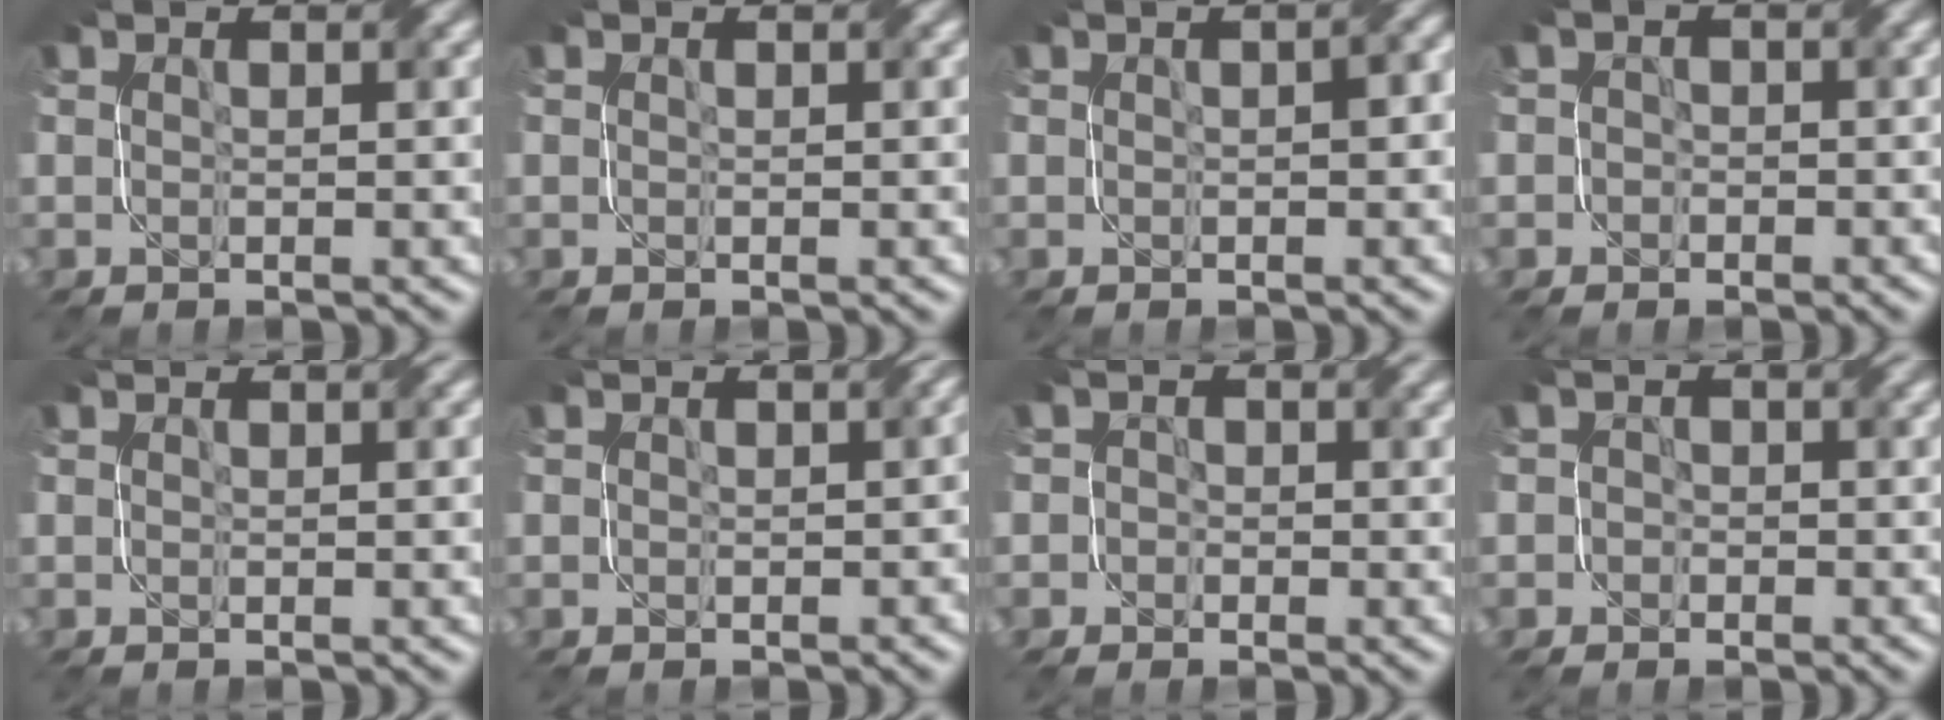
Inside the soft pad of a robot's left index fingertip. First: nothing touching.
{"total": 0.0}
{"total": 1.7, "force": [0.0, 0.7, 1.6], "torque": [-0.020, 0.005, 0.002]}
{"total": 2.1, "force": [-0.3, 2.0, 0.3], "torque": [0.012, 0.004, -0.017]}
{"total": 0.0}
{"total": 1.4, "force": [0.0, 1.3, 0.7], "torque": [-0.005, -0.005, -0.003]}
{"total": 2.7, "force": [0.0, 2.7, 0.5], "torque": [0.009, 0.013, -0.027]}
{"total": 2.5, "force": [-0.3, 2.5, 0.4], "torque": [0.011, 0.009, -0.026]}